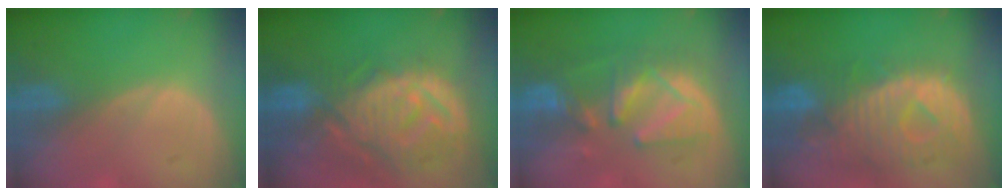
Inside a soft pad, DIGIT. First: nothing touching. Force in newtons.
{"total": 12.5, "press": 11.1, "slide": 5.7}
{"total": 8.9, "press": 8.8, "slide": 1.0}
{"total": 11.8, "press": 10.2, "slide": 6.0}